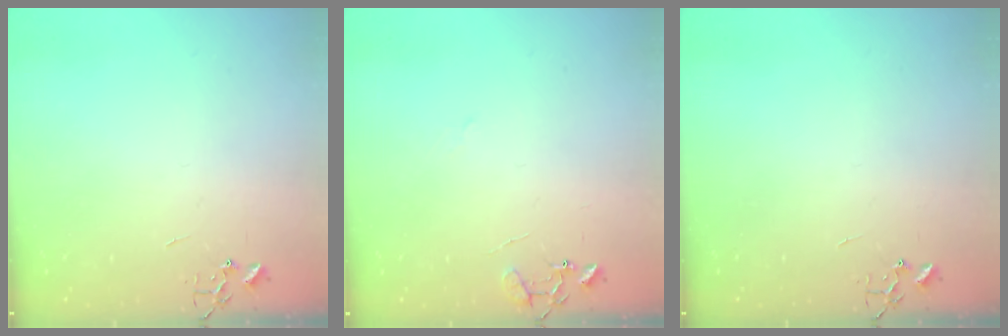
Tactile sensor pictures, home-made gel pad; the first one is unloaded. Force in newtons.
{"total": 8.7, "press": 8.7, "slide": 0.8}
{"total": 0.0}